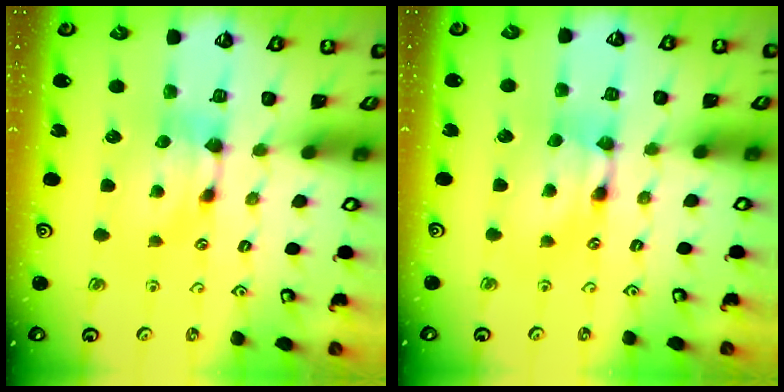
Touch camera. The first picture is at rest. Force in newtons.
{"total": 1.9, "press": 1.9, "slide": 0.1}